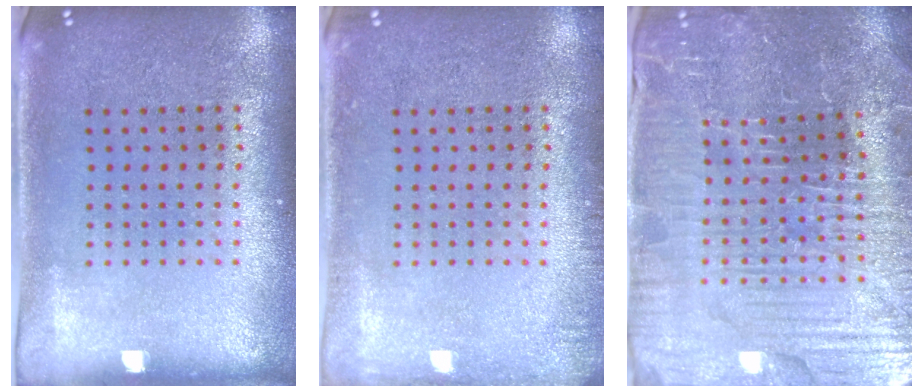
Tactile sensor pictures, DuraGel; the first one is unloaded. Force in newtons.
{"total": 1.2, "press": 1.1, "slide": 0.2}
{"total": 4.6, "press": 4.6, "slide": 0.9}